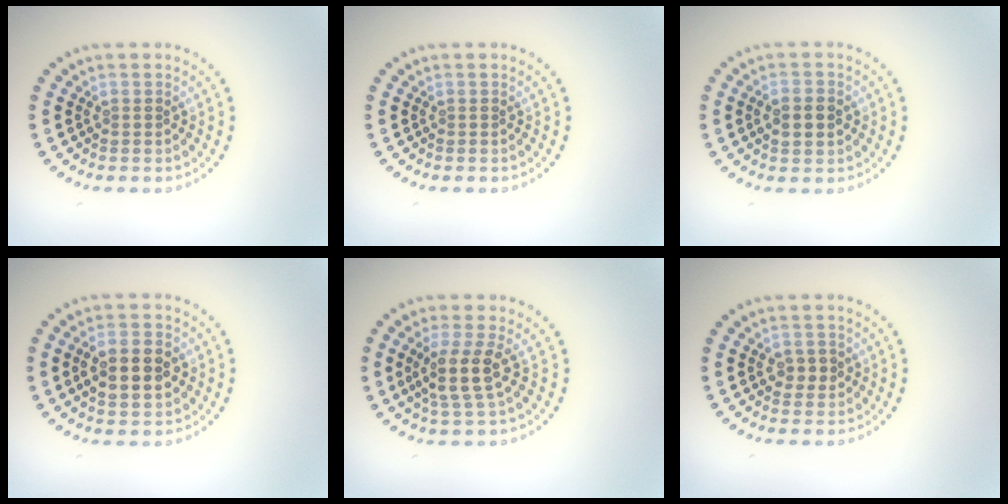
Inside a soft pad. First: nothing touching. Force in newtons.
{"total": 0.0}
{"total": 3.2, "press": 3.2, "slide": 0.1}
{"total": 4.3, "press": 4.3, "slide": 0.3}
{"total": 3.6, "press": 2.9, "slide": 2.0}
{"total": 1.9, "press": 1.8, "slide": 0.3}